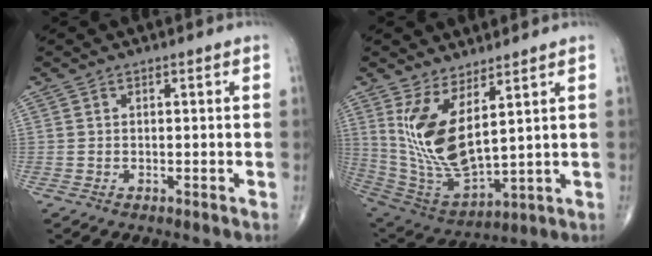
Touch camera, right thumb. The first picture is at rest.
{"total": 14.2, "force": [5.2, 5.5, 12.0], "torque": [-0.237, -0.049, 0.125]}